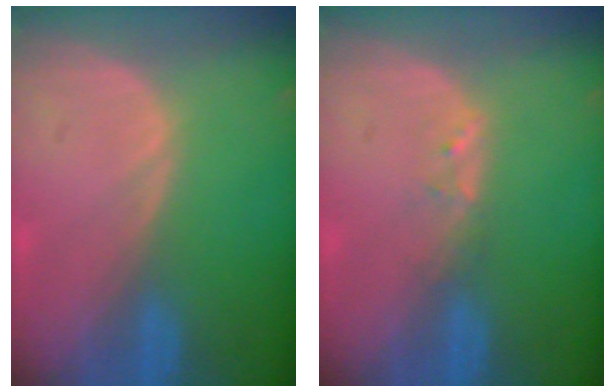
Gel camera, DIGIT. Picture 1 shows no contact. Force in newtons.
{"total": 1.2, "press": 1.1, "slide": 0.2}